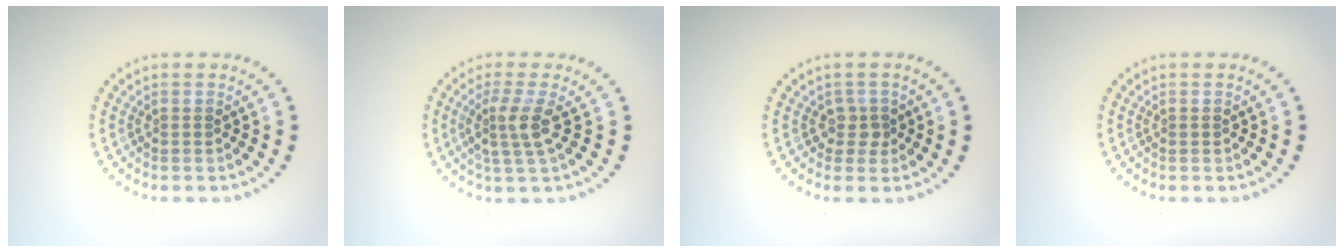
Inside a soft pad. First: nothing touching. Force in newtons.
{"total": 2.7, "press": 2.1, "slide": 1.8}
{"total": 1.5, "press": 1.2, "slide": 1.0}
{"total": 0.0}